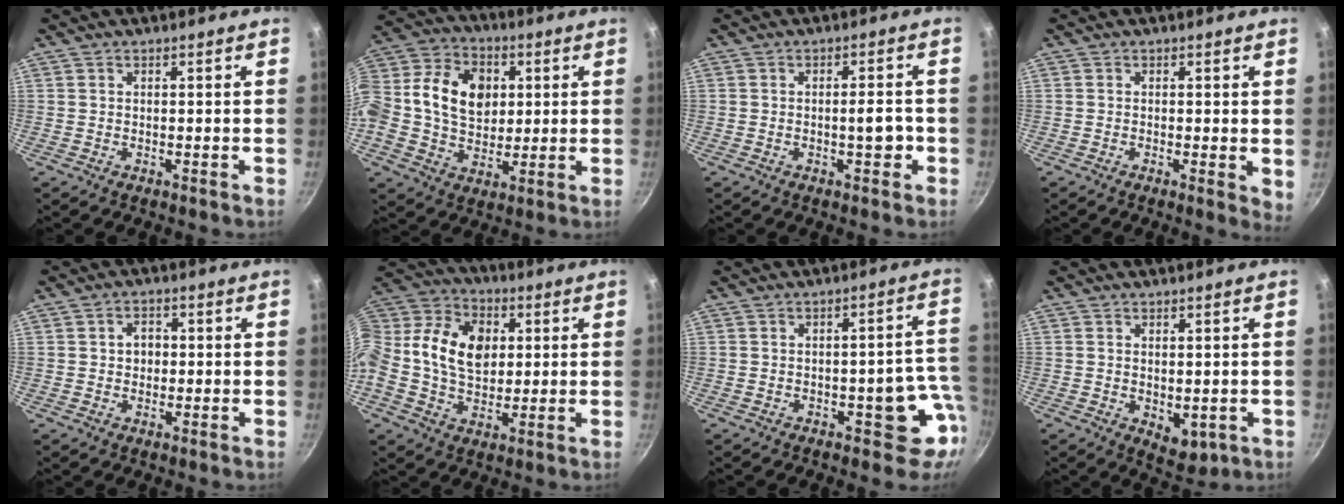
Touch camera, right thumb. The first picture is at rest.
{"total": 19.9, "force": [2.7, 15.1, 12.7], "torque": [-0.218, 0.026, 0.035]}
{"total": 3.8, "force": [-1.2, 1.3, 3.4], "torque": [-0.038, 0.012, -0.017]}
{"total": 2.7, "force": [0.0, 1.0, 2.5], "torque": [-0.027, -0.008, -0.004]}
{"total": 3.4, "force": [0.2, 2.8, 1.9], "torque": [-0.011, 0.008, 0.001]}
{"total": 17.9, "force": [2.3, 13.1, 12.0], "torque": [-0.211, 0.020, 0.024]}
{"total": 8.9, "force": [-2.7, 4.9, 6.9], "torque": [-0.008, 0.030, -0.031]}
{"total": 5.1, "force": [-0.6, 3.2, 3.9], "torque": [-0.044, -0.012, -0.001]}